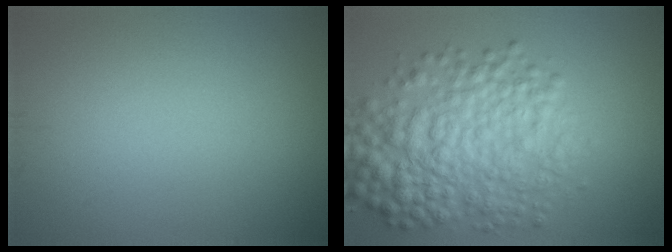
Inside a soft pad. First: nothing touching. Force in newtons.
{"total": 7.9, "press": 7.9, "slide": 0.1}